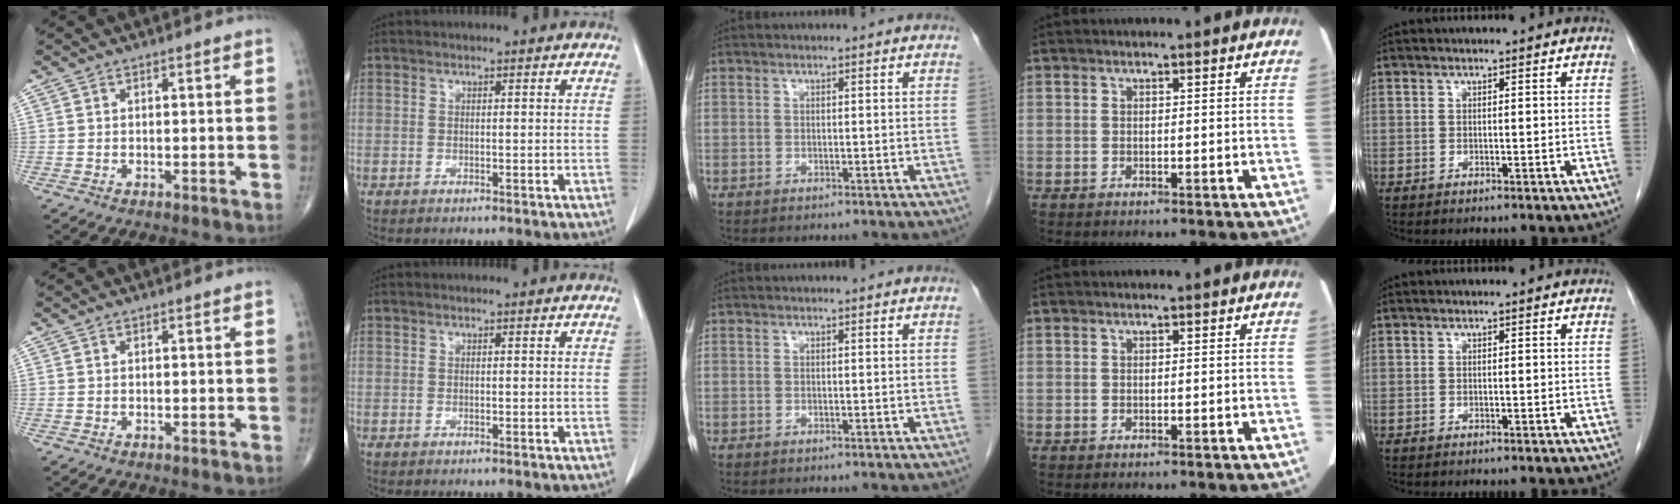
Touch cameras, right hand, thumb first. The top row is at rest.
{}